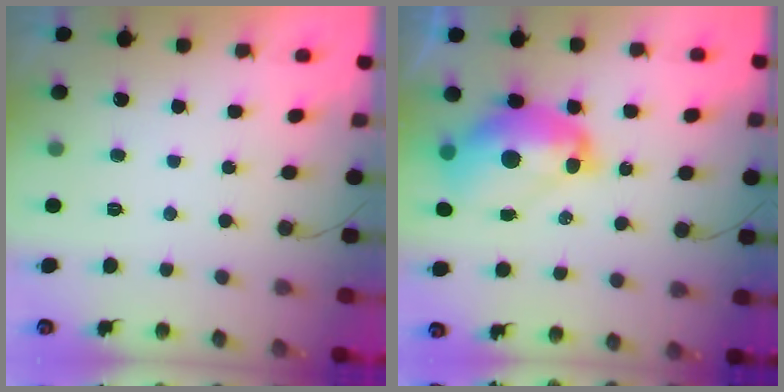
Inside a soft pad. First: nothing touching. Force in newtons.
{"total": 13.9, "press": 13.8, "slide": 1.7}